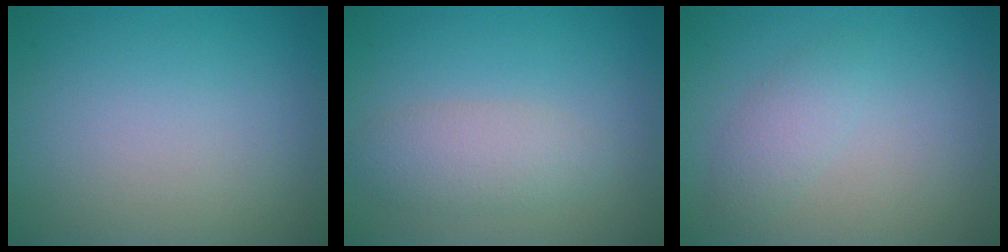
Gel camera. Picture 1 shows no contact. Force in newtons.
{"total": 2.9, "press": 2.9, "slide": 0.1}
{"total": 1.8, "press": 1.8, "slide": 0.1}